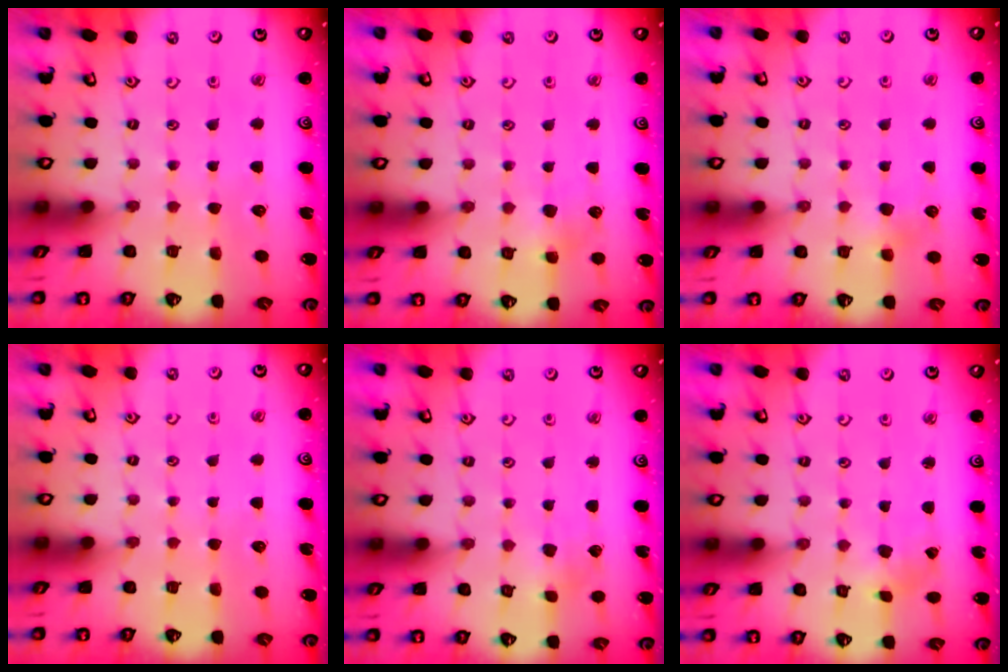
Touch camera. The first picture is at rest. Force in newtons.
{"total": 5.7, "press": 5.7, "slide": 0.4}
{"total": 2.9, "press": 2.9, "slide": 0.3}
{"total": 0.0}
{"total": 2.8, "press": 2.7, "slide": 0.6}
{"total": 1.1, "press": 1.1, "slide": 0.2}